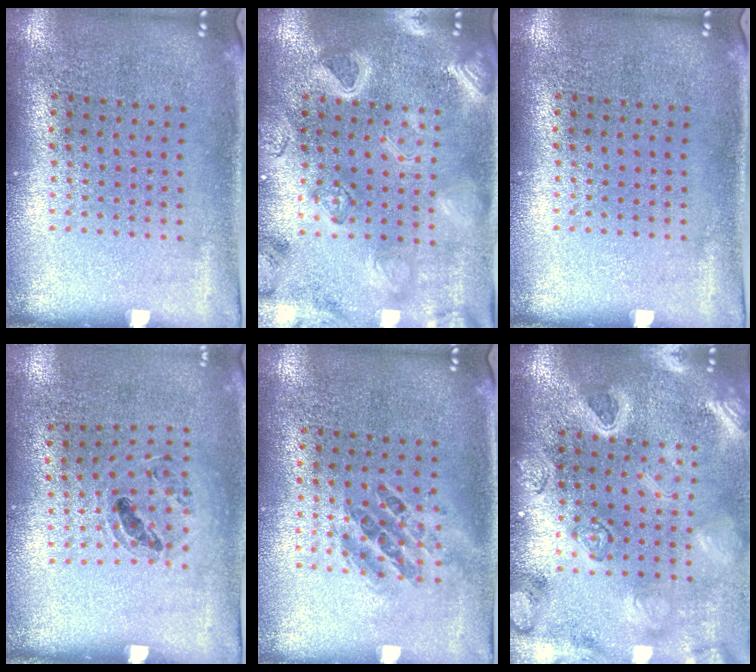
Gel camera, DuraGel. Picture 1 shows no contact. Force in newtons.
{"total": 3.2, "press": 3.1, "slide": 0.9}
{"total": 0.0}
{"total": 1.0, "press": 0.9, "slide": 0.4}
{"total": 0.9, "press": 0.8, "slide": 0.3}
{"total": 3.5, "press": 3.0, "slide": 1.8}